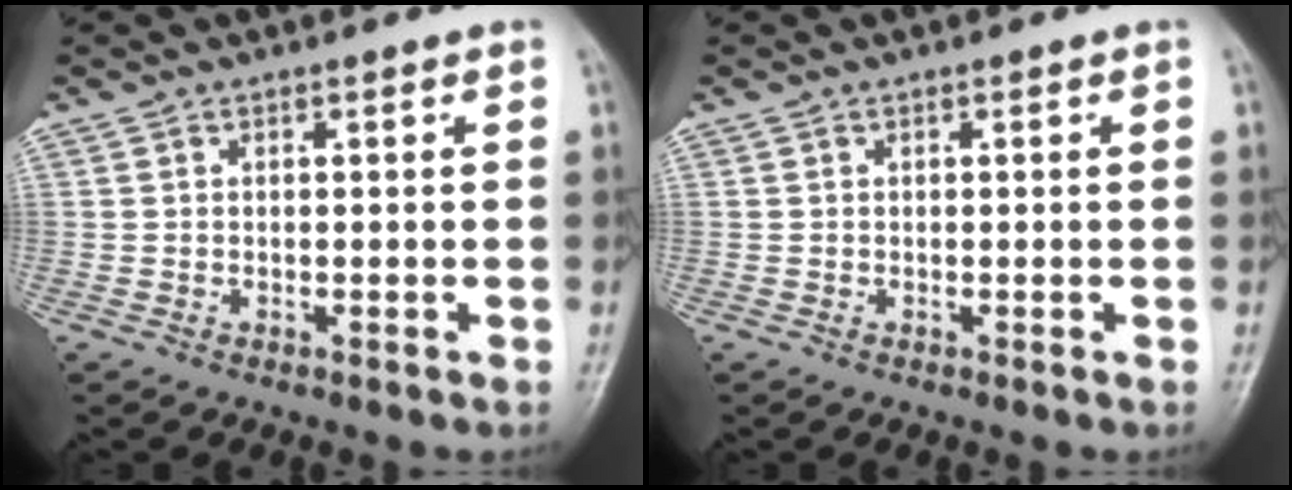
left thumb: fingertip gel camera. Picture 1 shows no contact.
{"total": 0.0}